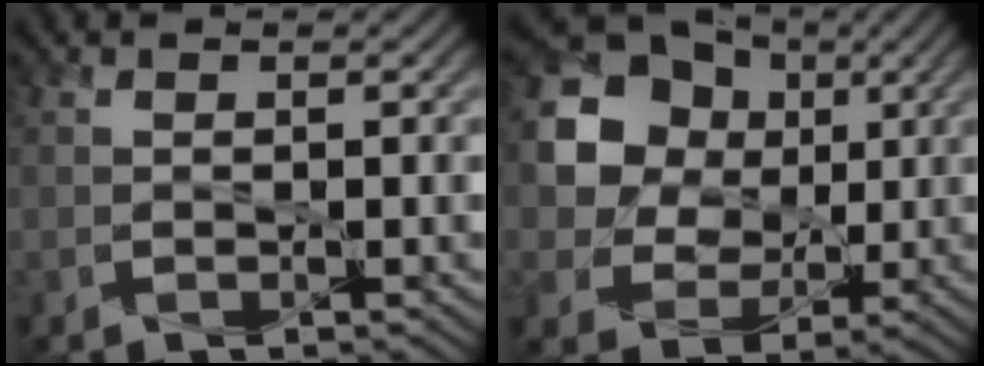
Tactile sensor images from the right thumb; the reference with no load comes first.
{"total": 15.0, "force": [4.5, 12.9, 6.2], "torque": [-0.201, 0.042, 0.097]}